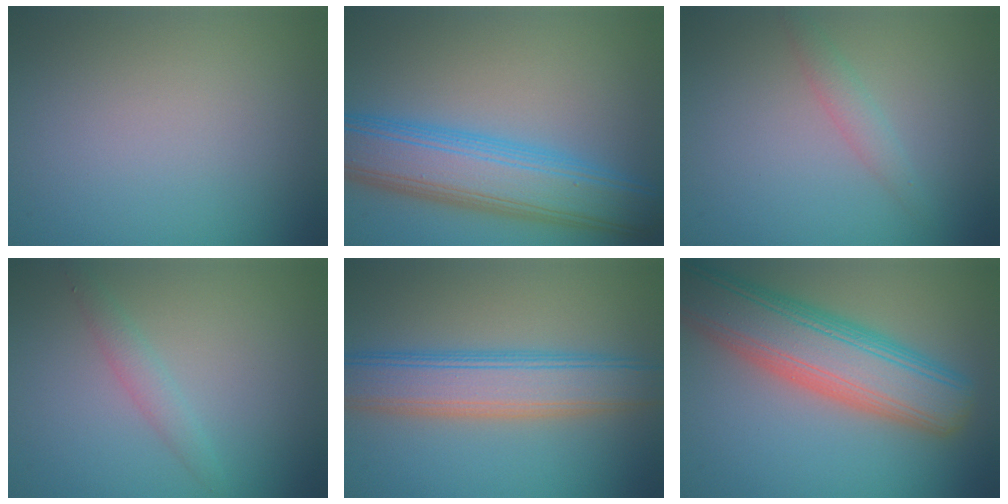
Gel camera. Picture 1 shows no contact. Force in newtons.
{"total": 8.8, "press": 8.8, "slide": 0.3}
{"total": 1.5, "press": 1.5, "slide": 0.1}
{"total": 1.6, "press": 1.6, "slide": 0.0}
{"total": 6.1, "press": 6.1, "slide": 0.4}
{"total": 9.9, "press": 9.9, "slide": 0.5}